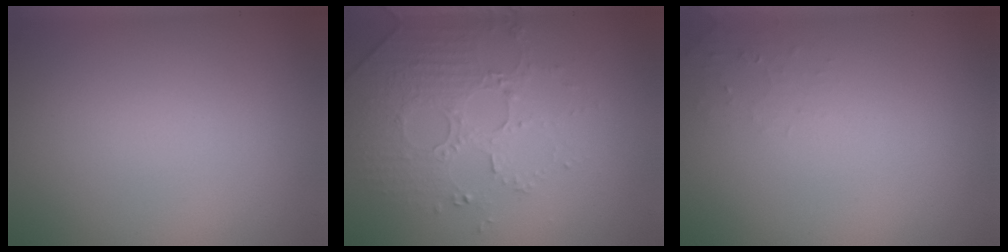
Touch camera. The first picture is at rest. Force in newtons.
{"total": 5.1, "press": 3.5, "slide": 3.7}
{"total": 0.9, "press": 0.9, "slide": 0.2}